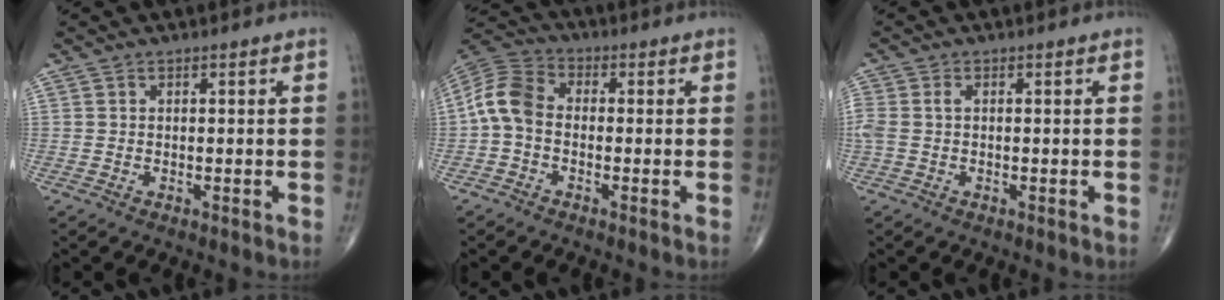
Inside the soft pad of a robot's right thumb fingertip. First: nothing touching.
{"total": 8.2, "force": [-1.0, 5.7, 5.8], "torque": [-0.110, 0.025, -0.037]}
{"total": 3.2, "force": [0.2, 2.0, 2.5], "torque": [-0.083, 0.012, 0.005]}